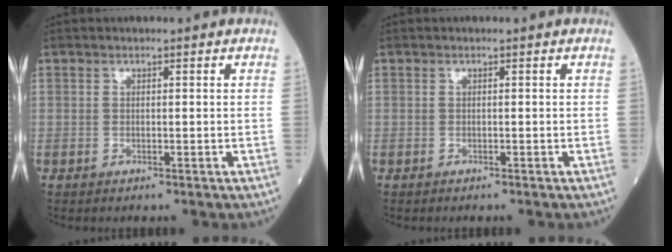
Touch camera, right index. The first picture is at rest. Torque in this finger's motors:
{"motor_torque": [-0.10, 0.12, 0.06, -0.01]}